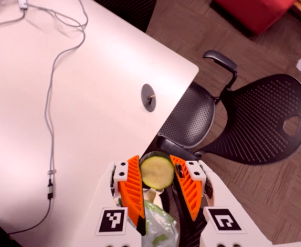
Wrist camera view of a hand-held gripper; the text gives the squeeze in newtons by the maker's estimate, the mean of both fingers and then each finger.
{"total": 11.2, "left": 10.9, "right": 11.5}